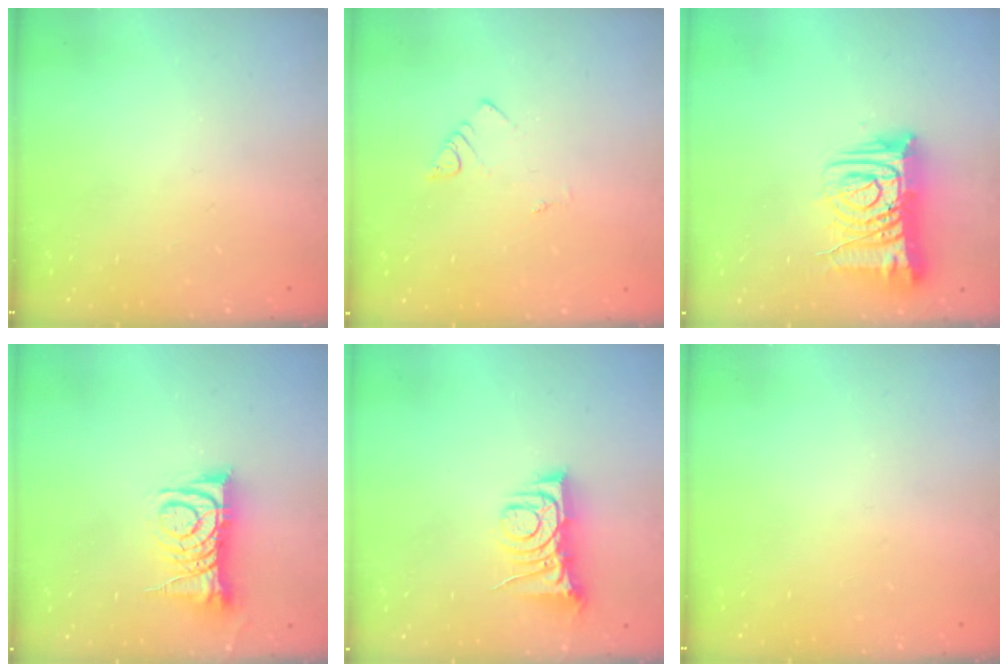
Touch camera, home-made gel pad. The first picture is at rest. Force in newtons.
{"total": 1.9, "press": 1.9, "slide": 0.2}
{"total": 11.3, "press": 11.1, "slide": 1.8}
{"total": 10.2, "press": 10.2, "slide": 0.6}
{"total": 6.8, "press": 6.8, "slide": 0.8}
{"total": 0.0}